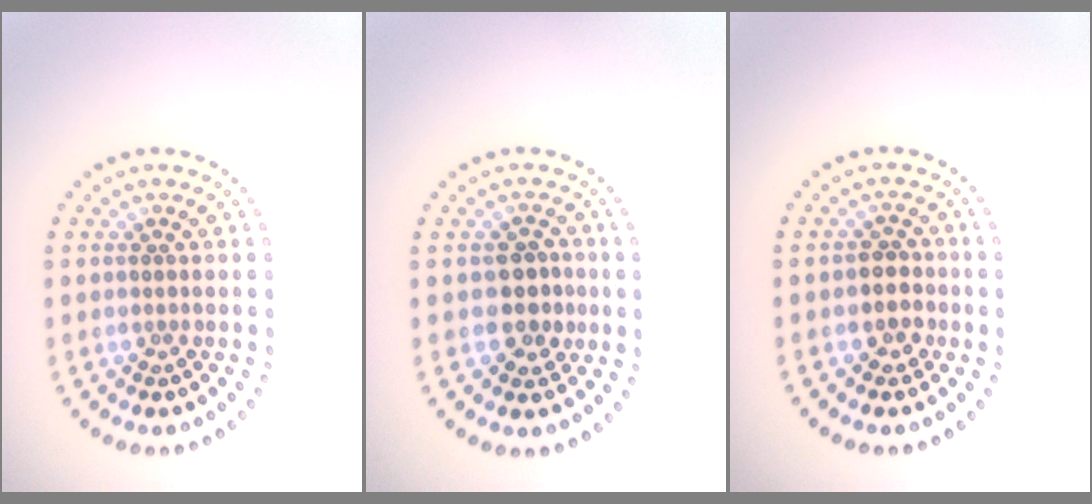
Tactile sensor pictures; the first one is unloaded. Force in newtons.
{"total": 2.7, "press": 2.5, "slide": 0.8}
{"total": 2.4, "press": 2.2, "slide": 1.0}